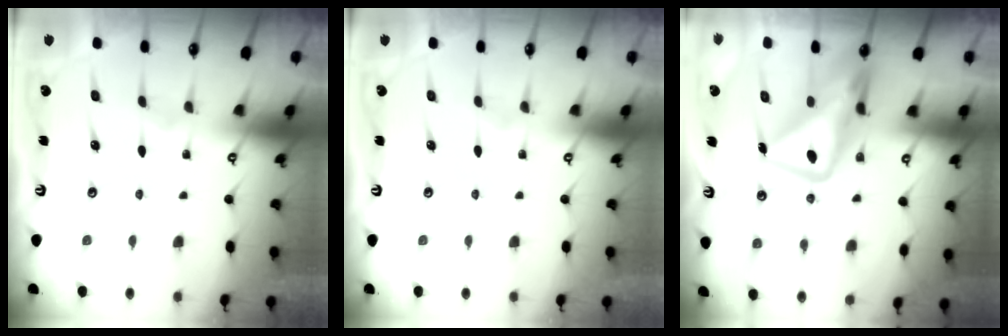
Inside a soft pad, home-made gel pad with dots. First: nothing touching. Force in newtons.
{"total": 0.0}
{"total": 14.2, "press": 14.0, "slide": 2.0}